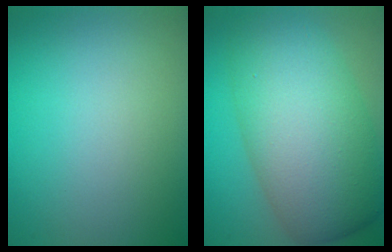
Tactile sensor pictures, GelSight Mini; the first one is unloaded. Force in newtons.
{"total": 11.2, "press": 11.2, "slide": 0.6}